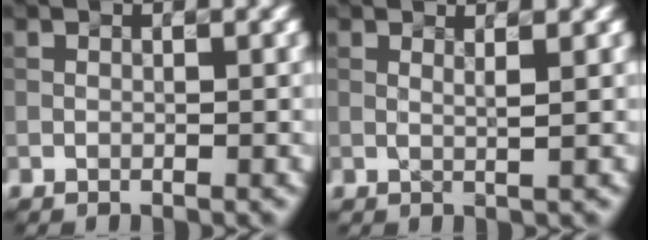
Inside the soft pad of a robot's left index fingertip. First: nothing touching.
{"total": 1.3, "force": [0.7, 0.4, 1.0], "torque": [-0.012, 0.001, 0.004]}